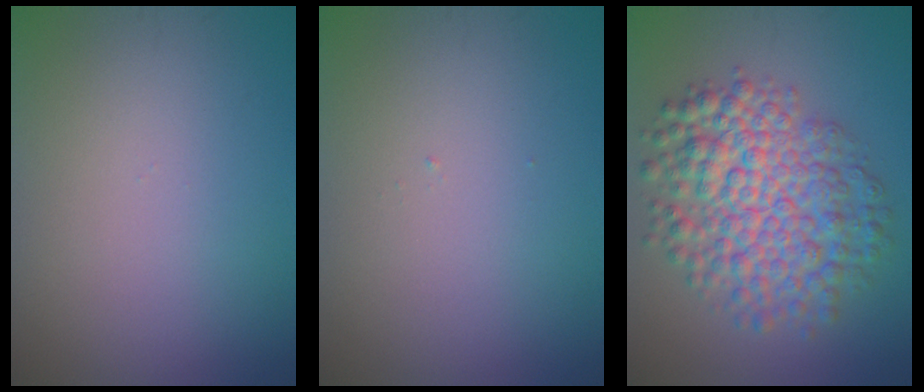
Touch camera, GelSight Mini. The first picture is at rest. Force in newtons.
{"total": 0.0}
{"total": 8.5, "press": 8.5, "slide": 0.2}